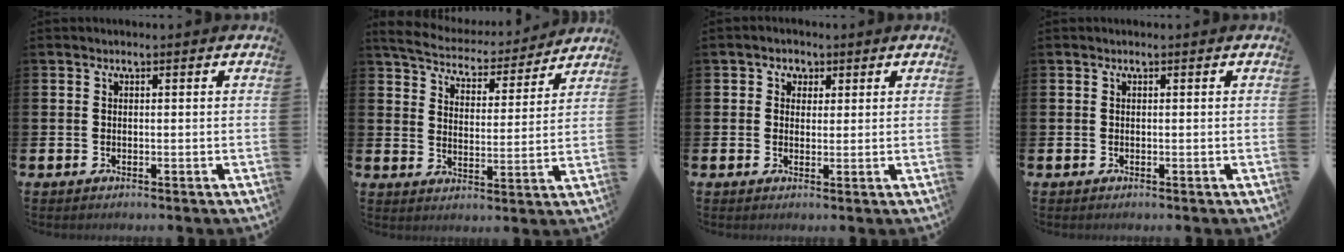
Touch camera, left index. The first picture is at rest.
{"total": 6.1, "force": [5.9, 1.3, 1.0], "torque": [-0.043, -0.049, 0.100]}
{"total": 2.3, "force": [1.1, 2.0, 0.1], "torque": [0.004, 0.006, 0.014]}
{"total": 0.0}